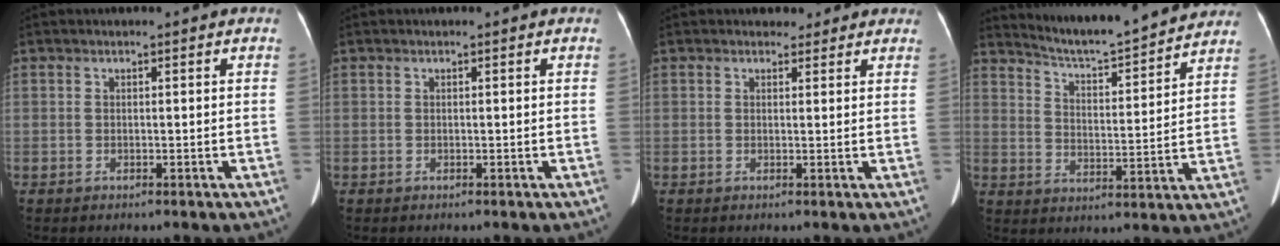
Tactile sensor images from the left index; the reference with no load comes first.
{"total": 0.0}
{"total": 2.9, "force": [2.4, 1.7, 0.2], "torque": [0.007, 0.005, 0.023]}
{"total": 14.5, "force": [13.9, 0.7, 4.3], "torque": [-0.073, 0.000, 0.198]}